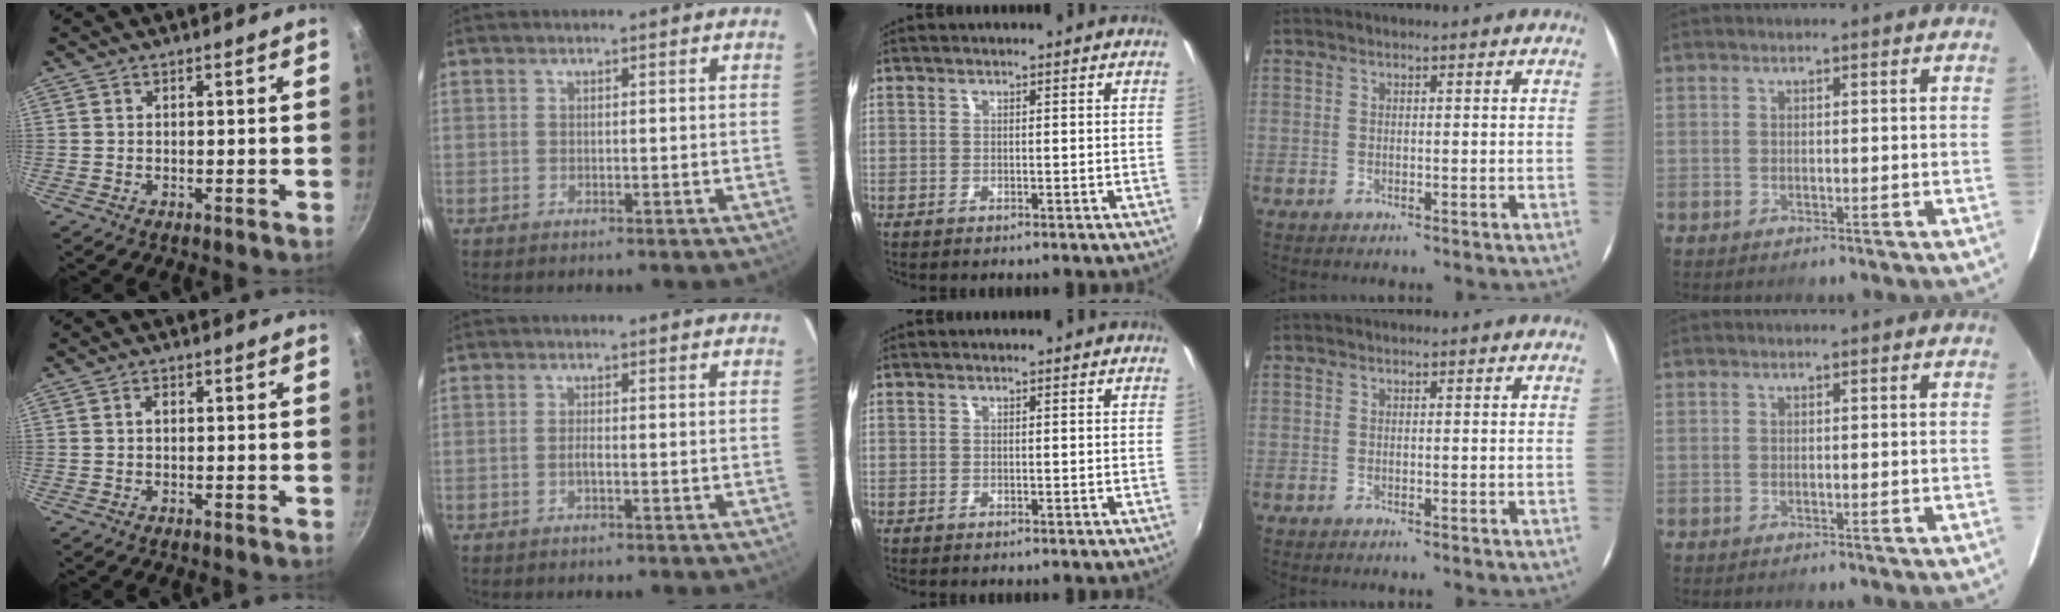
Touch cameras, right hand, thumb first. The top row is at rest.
{"thumb": {"total": 1.1, "force": [0.1, 0.7, 0.8], "torque": [-0.012, 0.006, 0.000]}, "index": {"total": 0.9, "force": [-0.4, 0.1, 0.8], "torque": [-0.018, 0.002, -0.009]}}